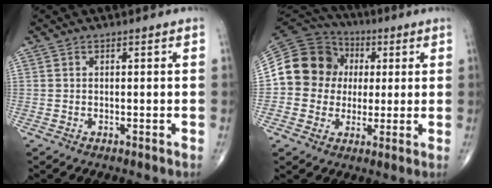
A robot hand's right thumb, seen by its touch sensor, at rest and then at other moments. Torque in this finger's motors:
{"motor_torque": [1.87, 1.89, 0.68, -0.54, 0.02]}